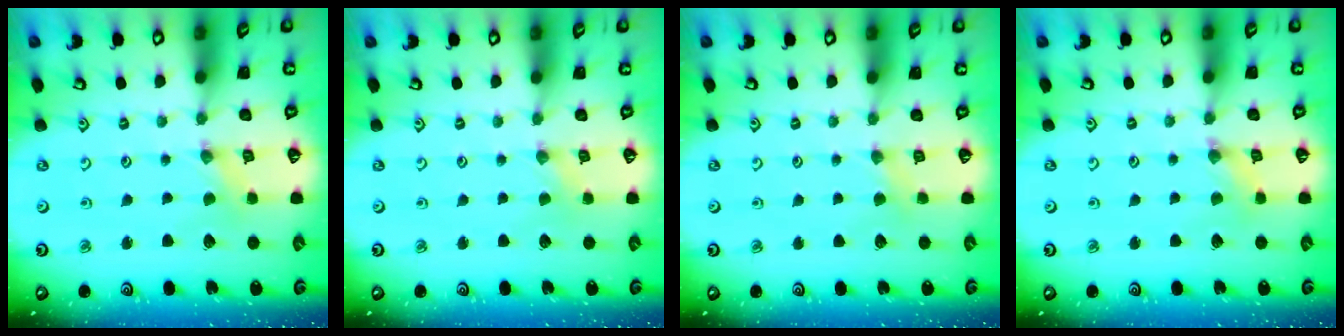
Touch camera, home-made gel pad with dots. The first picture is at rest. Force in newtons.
{"total": 0.5, "press": 0.5, "slide": 0.1}
{"total": 2.1, "press": 2.1, "slide": 0.4}
{"total": 1.3, "press": 1.3, "slide": 0.3}